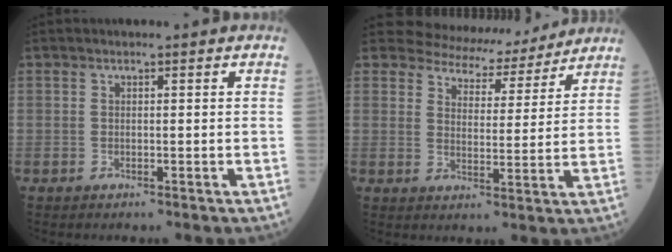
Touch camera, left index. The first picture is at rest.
{"total": 9.9, "force": [9.3, 3.3, 1.1], "torque": [-0.008, 0.001, 0.118]}